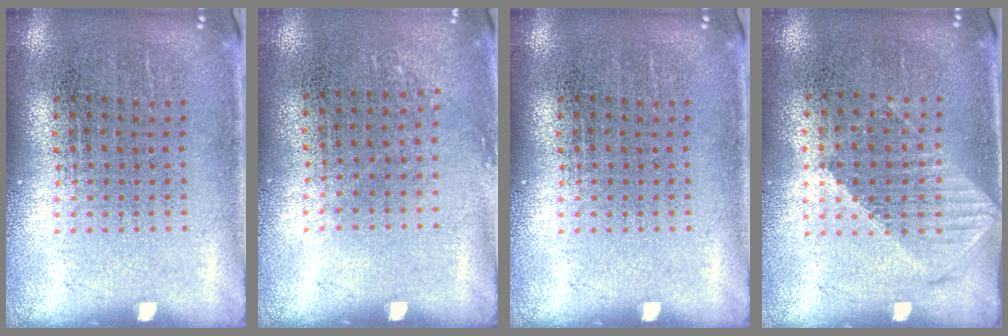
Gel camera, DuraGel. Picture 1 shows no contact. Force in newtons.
{"total": 0.8, "press": 0.7, "slide": 0.5}
{"total": 0.0}
{"total": 1.1, "press": 1.0, "slide": 0.4}